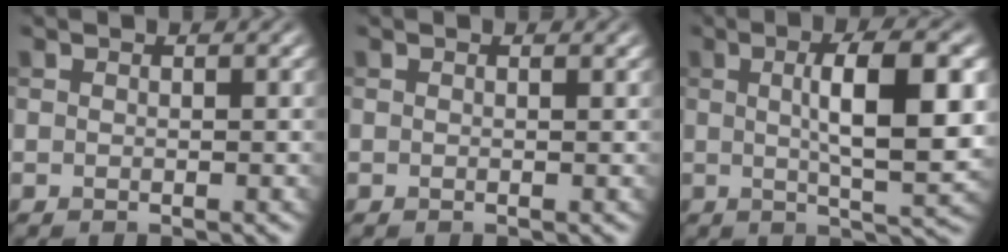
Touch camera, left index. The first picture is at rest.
{"total": 0.0}
{"total": 8.2, "force": [1.1, 2.1, 7.8], "torque": [-0.107, 0.005, 0.017]}